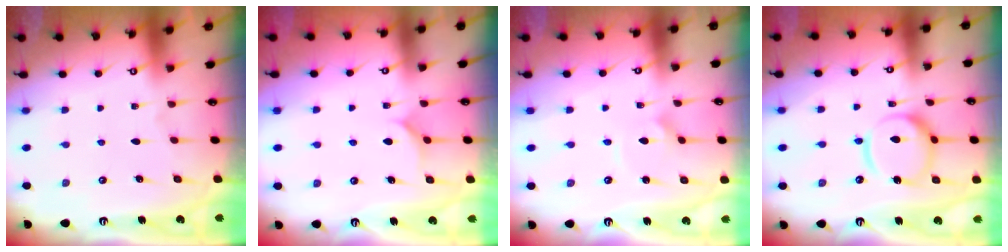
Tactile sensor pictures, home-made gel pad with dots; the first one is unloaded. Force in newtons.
{"total": 5.0, "press": 5.0, "slide": 0.4}
{"total": 2.6, "press": 2.6, "slide": 0.3}
{"total": 15.3, "press": 15.2, "slide": 1.5}